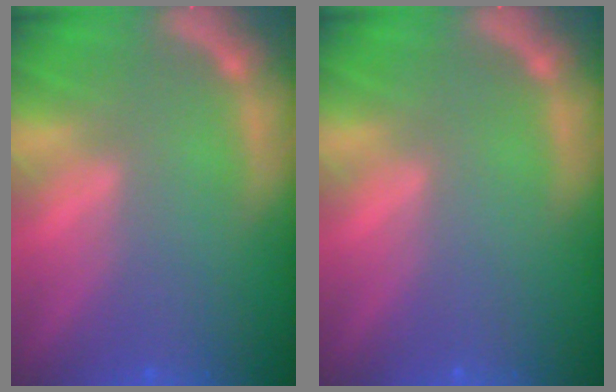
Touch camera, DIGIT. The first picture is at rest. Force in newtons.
{"total": 0.0}